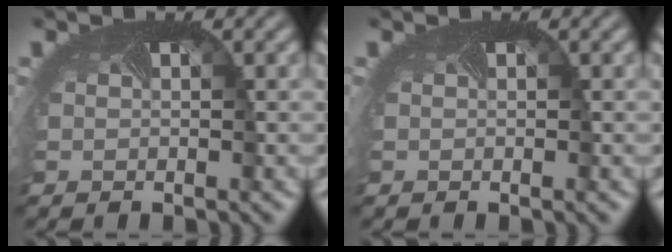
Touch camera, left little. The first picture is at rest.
{"total": 0.0}